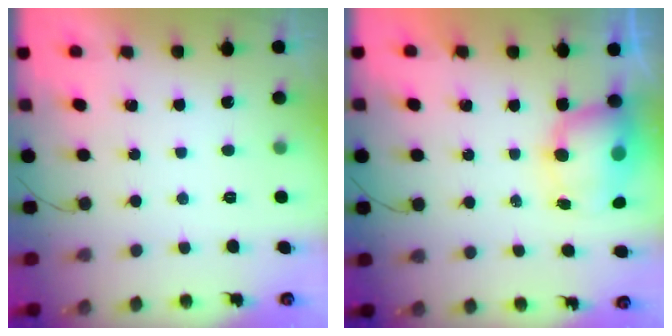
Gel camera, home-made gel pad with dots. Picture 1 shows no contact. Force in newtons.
{"total": 9.1, "press": 8.8, "slide": 2.4}